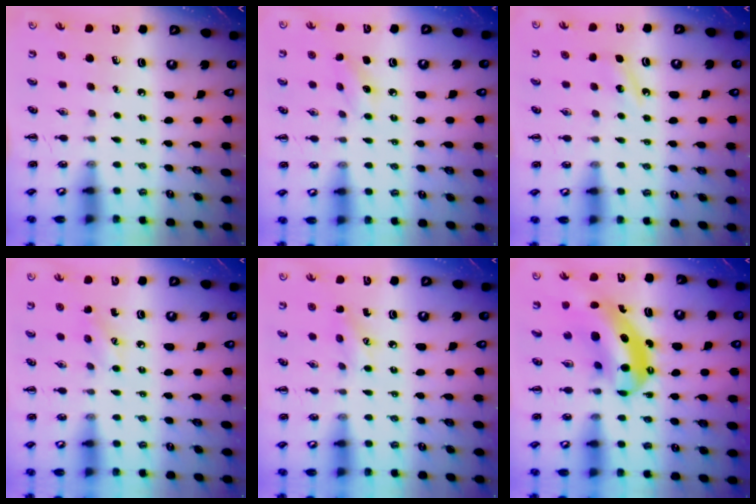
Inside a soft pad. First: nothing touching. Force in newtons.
{"total": 7.0, "press": 6.8, "slide": 1.6}
{"total": 4.0, "press": 3.8, "slide": 1.1}
{"total": 5.8, "press": 5.6, "slide": 1.5}
{"total": 6.7, "press": 6.5, "slide": 1.5}
{"total": 11.1, "press": 10.7, "slide": 2.9}